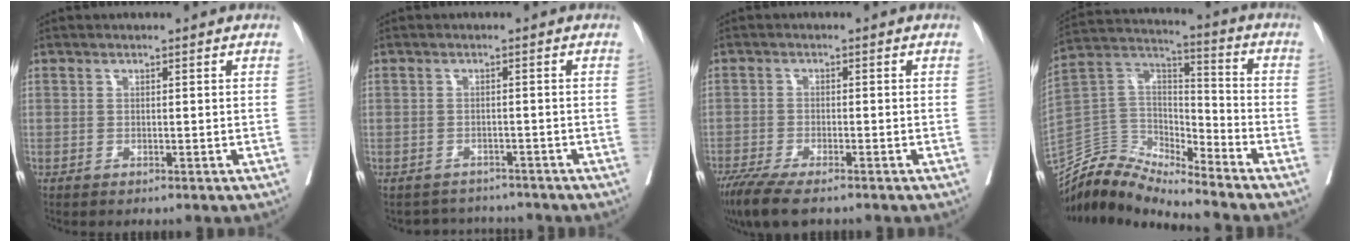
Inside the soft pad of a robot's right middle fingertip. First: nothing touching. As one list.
[{"total": 4.0, "force": [-3.8, 1.1, -0.9], "torque": [0.011, 0.010, -0.053]}, {"total": 8.1, "force": [-6.2, 1.7, 5.0], "torque": [-0.088, -0.020, -0.103]}, {"total": 11.6, "force": [-11.5, 1.0, 0.4], "torque": [-0.005, 0.074, -0.225]}]